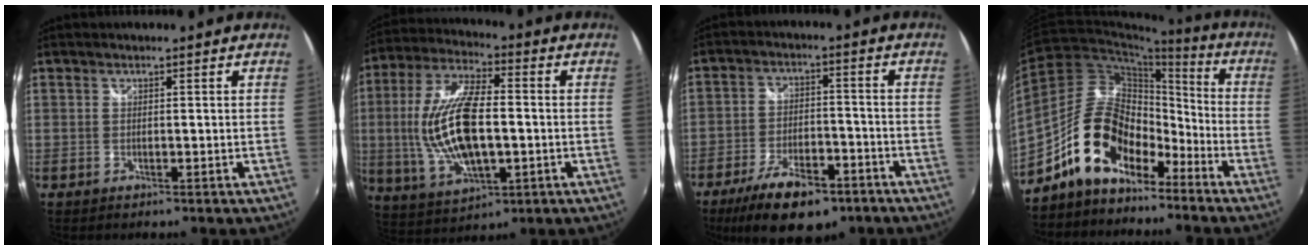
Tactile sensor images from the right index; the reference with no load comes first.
{"total": 17.6, "force": [-0.9, 7.5, 15.9], "torque": [-0.319, -0.001, -0.006]}
{"total": 15.1, "force": [-10.0, 6.3, 9.4], "torque": [-0.196, -0.022, -0.157]}
{"total": 14.3, "force": [-9.8, 7.6, 7.1], "torque": [-0.132, 0.028, -0.171]}